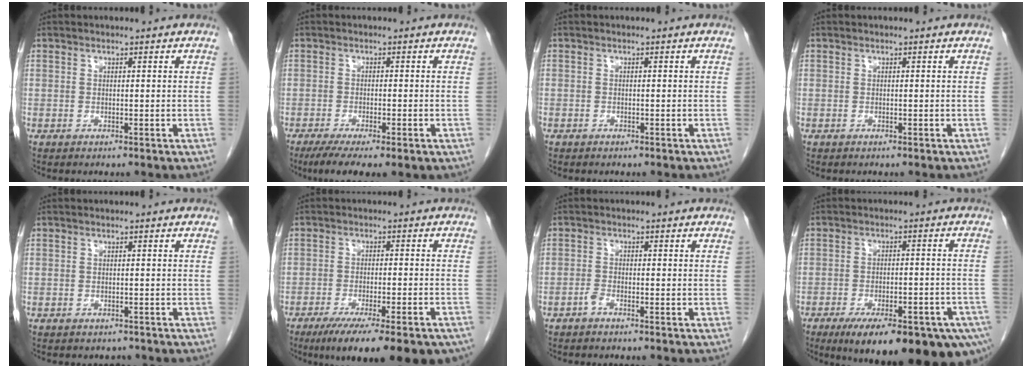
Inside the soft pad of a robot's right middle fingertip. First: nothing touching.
{"total": 8.5, "force": [-5.8, 1.8, 5.9], "torque": [-0.086, -0.017, -0.088]}
{"total": 0.6, "force": [-0.4, 0.4, 0.1], "torque": [-0.007, 0.003, -0.009]}
{"total": 0.0}
{"total": 1.5, "force": [-1.3, 0.8, 0.0], "torque": [-0.002, 0.000, -0.019]}
{"total": 17.6, "force": [-12.9, 3.2, 11.5], "torque": [-0.127, -0.026, -0.179]}
{"total": 1.1, "force": [-0.9, 0.2, 0.6], "torque": [-0.014, 0.001, -0.018]}
{"total": 21.4, "force": [-13.9, 6.1, 15.1], "torque": [-0.160, -0.010, -0.177]}